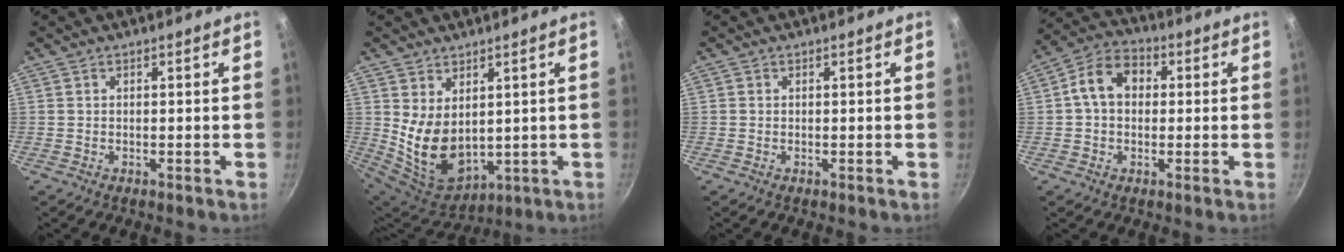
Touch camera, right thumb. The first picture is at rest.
{"total": 11.4, "force": [2.4, 7.4, 8.3], "torque": [-0.130, -0.044, 0.072]}
{"total": 0.0}
{"total": 9.0, "force": [1.0, 6.8, 5.8], "torque": [-0.074, 0.025, 0.000]}